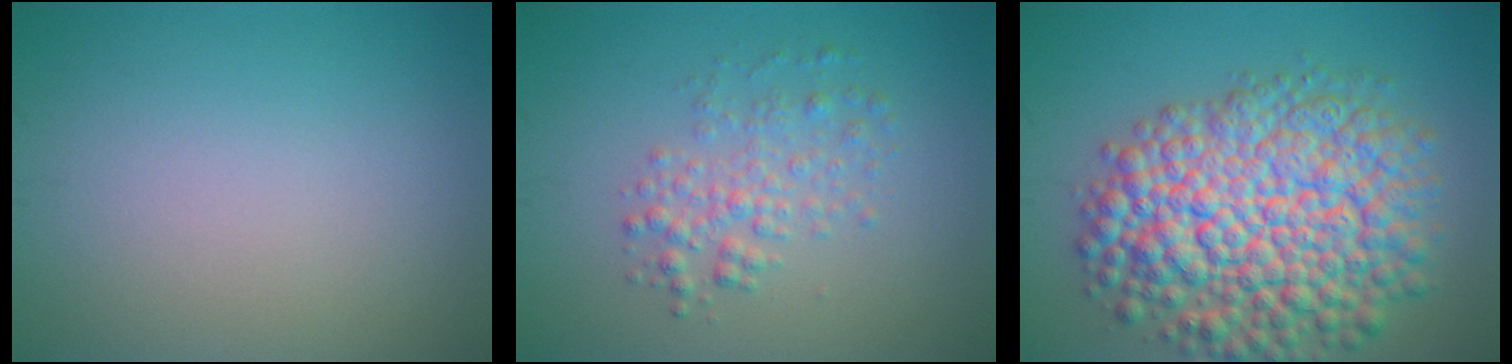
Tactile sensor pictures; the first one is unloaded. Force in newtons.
{"total": 2.7, "press": 2.7, "slide": 0.0}
{"total": 12.2, "press": 12.2, "slide": 0.5}